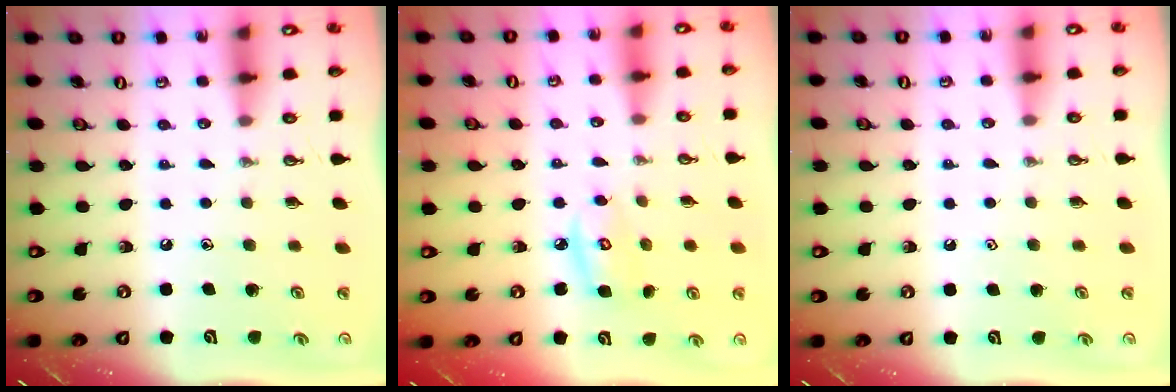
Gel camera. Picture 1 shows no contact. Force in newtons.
{"total": 5.4, "press": 5.4, "slide": 0.3}
{"total": 0.9, "press": 0.6, "slide": 0.6}